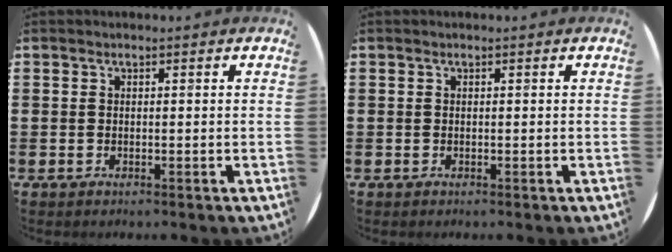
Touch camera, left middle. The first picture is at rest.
{"total": 0.0}